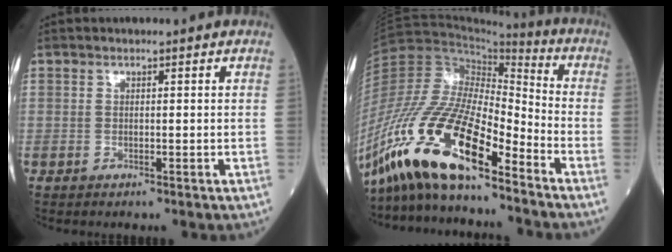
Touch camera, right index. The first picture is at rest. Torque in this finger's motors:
{"motor_torque": [1.64, -0.49, 0.78, 0.21]}